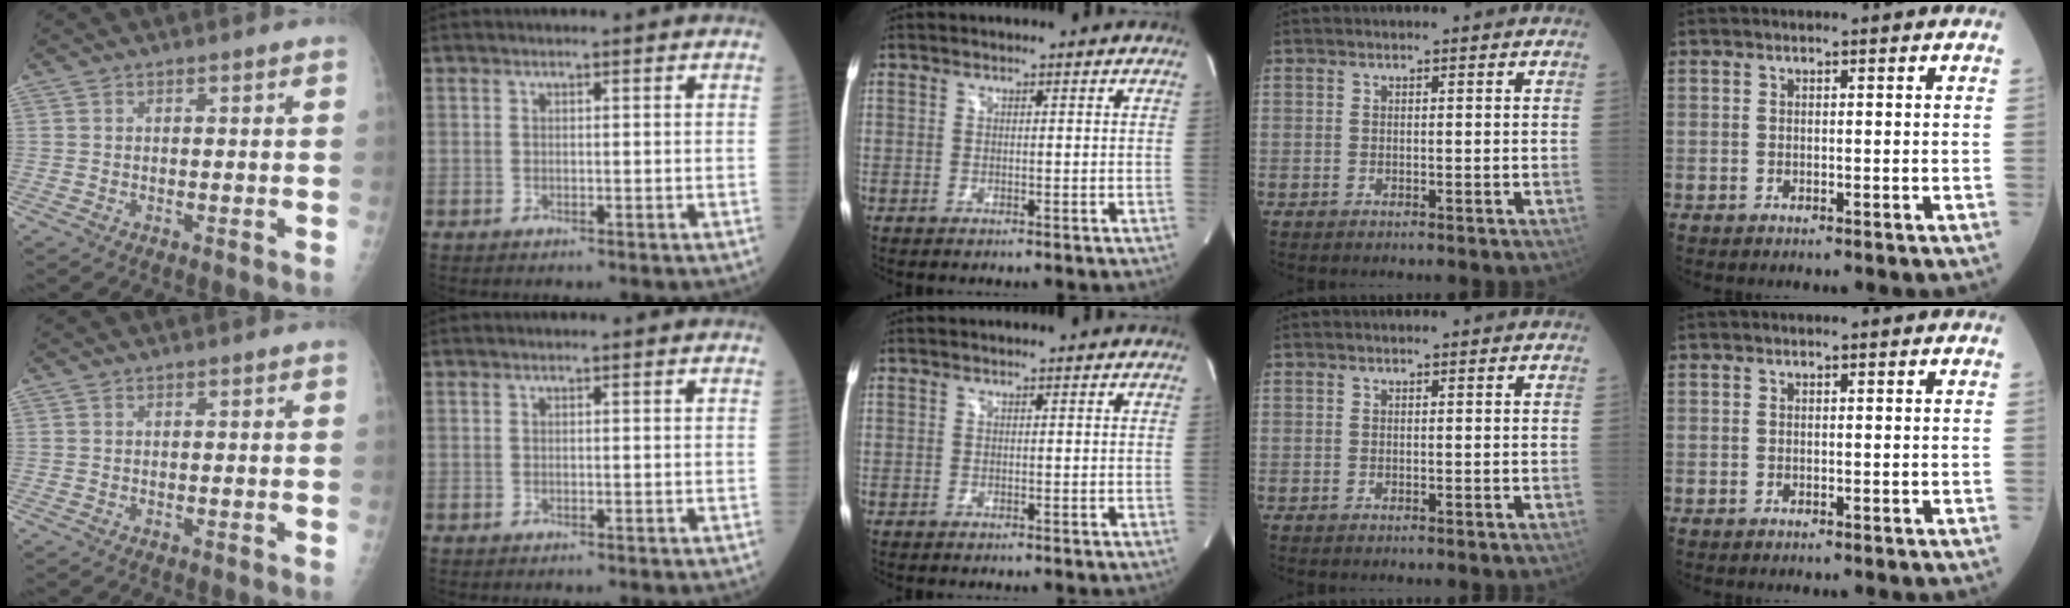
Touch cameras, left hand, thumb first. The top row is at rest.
{}